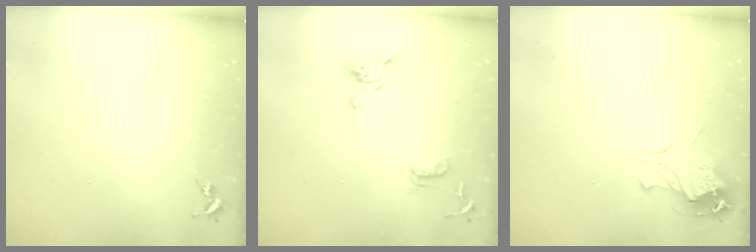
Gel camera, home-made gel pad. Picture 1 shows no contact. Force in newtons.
{"total": 13.0, "press": 12.9, "slide": 1.6}
{"total": 9.5, "press": 9.5, "slide": 1.1}